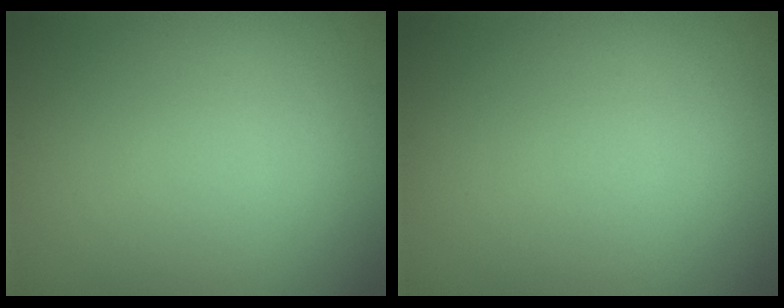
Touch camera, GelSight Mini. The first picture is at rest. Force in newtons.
{"total": 0.0}